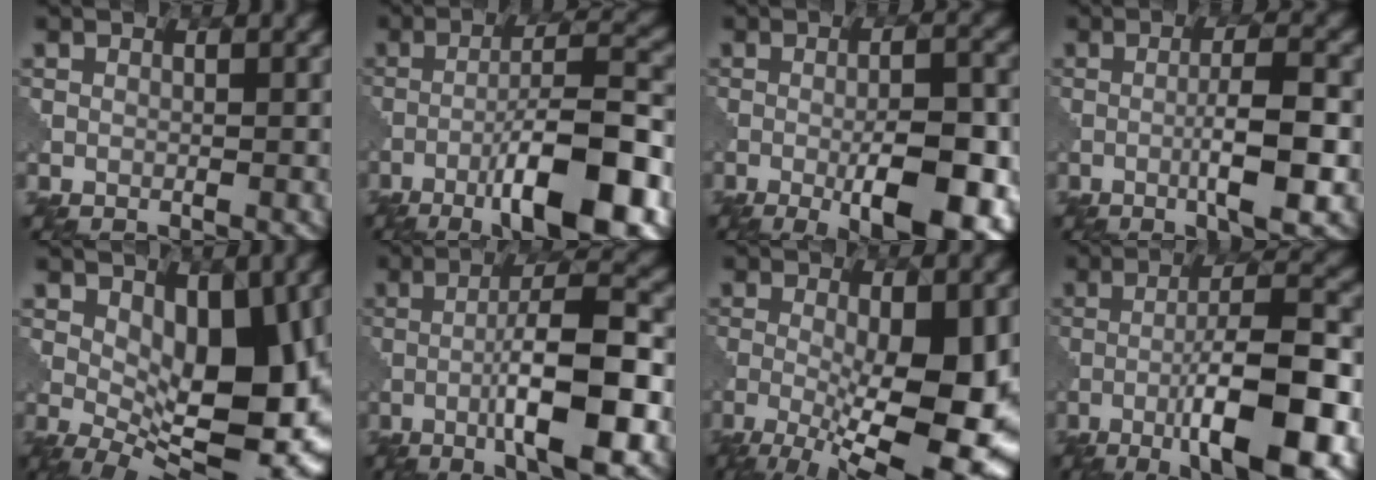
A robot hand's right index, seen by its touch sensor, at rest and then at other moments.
{"total": 10.5, "force": [-5.3, 1.7, 8.9], "torque": [-0.137, 0.020, -0.088]}
{"total": 8.8, "force": [-2.9, 2.4, 7.9], "torque": [-0.115, 0.000, -0.043]}
{"total": 5.3, "force": [-1.3, 0.6, 5.1], "torque": [-0.078, 0.007, -0.026]}
{"total": 11.0, "force": [1.3, 5.0, 9.7], "torque": [-0.130, -0.011, 0.021]}
{"total": 9.1, "force": [-2.6, 1.6, 8.5], "torque": [-0.127, 0.014, -0.052]}
{"total": 12.8, "force": [-2.9, 4.2, 11.8], "torque": [-0.186, -0.021, -0.038]}
{"total": 10.6, "force": [-4.1, 2.1, 9.6], "torque": [-0.146, 0.012, -0.072]}